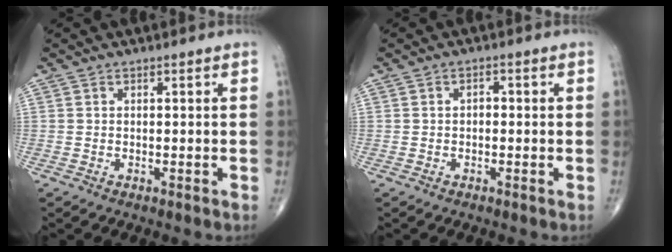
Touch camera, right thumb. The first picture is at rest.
{"total": 1.4, "force": [-0.1, 0.9, 1.0], "torque": [-0.011, 0.005, -0.004]}